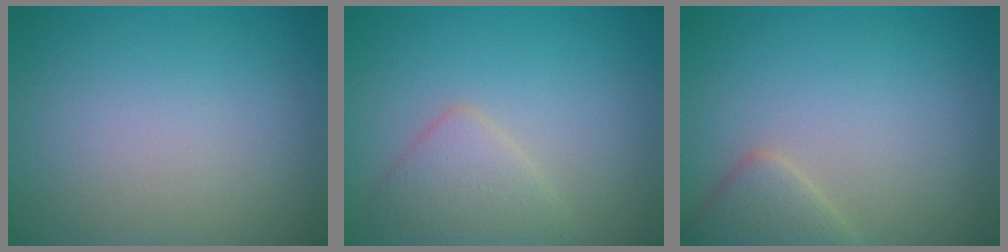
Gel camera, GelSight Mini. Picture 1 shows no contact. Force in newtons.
{"total": 2.8, "press": 2.8, "slide": 0.1}
{"total": 2.7, "press": 2.7, "slide": 0.2}